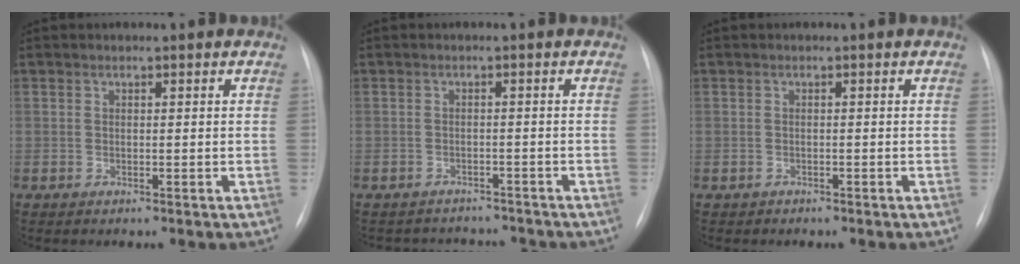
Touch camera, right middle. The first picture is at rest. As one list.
[{"total": 5.7, "force": [-5.4, 1.6, -0.2], "torque": [0.003, 0.013, -0.065]}, {"total": 0.5, "force": [-0.5, 0.3, -0.1], "torque": [-0.008, 0.001, -0.010]}]